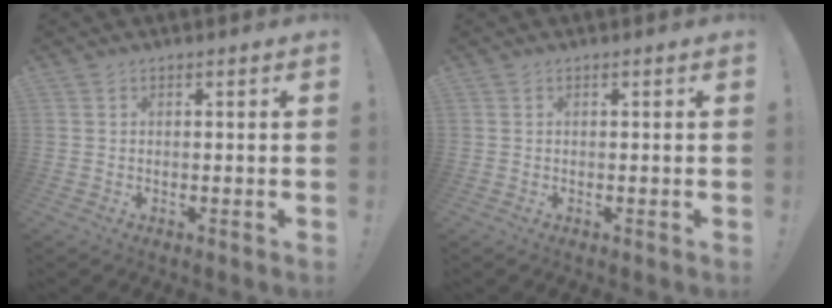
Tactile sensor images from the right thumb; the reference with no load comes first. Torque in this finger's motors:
{"motor_torque": [0.00, 0.00, 0.00, 0.00, 0.00]}